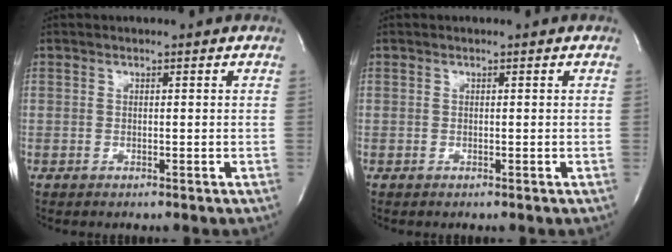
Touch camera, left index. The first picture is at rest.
{"total": 0.0}